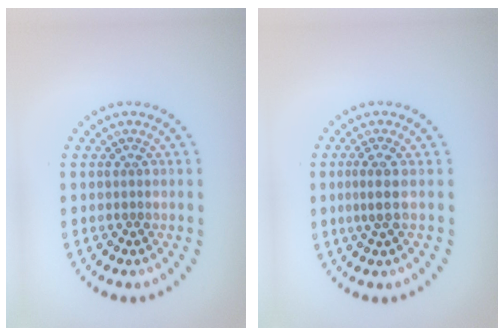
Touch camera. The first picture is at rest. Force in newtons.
{"total": 2.0, "press": 1.5, "slide": 1.4}